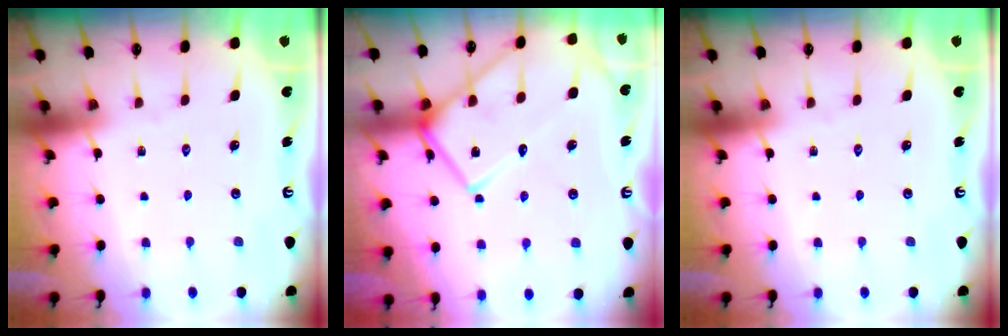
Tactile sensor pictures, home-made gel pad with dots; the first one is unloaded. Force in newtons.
{"total": 15.5, "press": 15.4, "slide": 1.2}
{"total": 0.0}